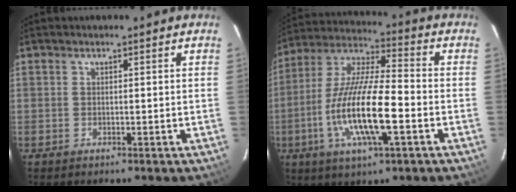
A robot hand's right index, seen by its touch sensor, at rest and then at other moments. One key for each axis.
{"total": 16.4, "fx": -4.8, "fy": 3.6, "fz": 15.3, "tx": -0.306, "ty": -0.012, "tz": -0.095}